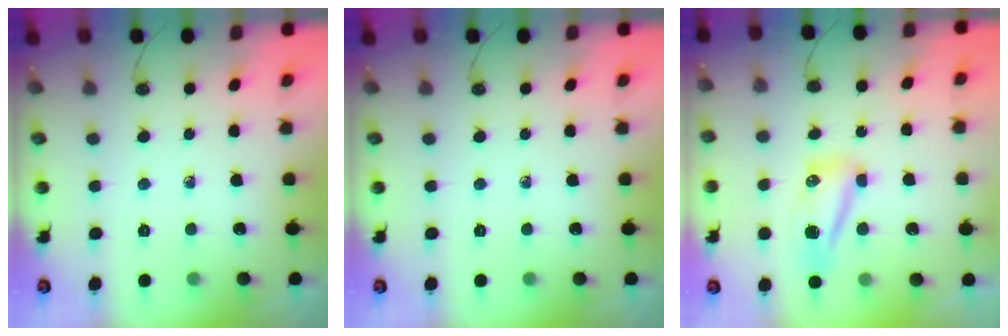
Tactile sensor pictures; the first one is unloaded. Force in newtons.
{"total": 0.0}
{"total": 8.0, "press": 7.9, "slide": 0.9}